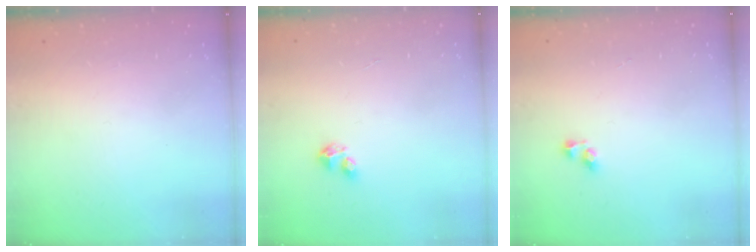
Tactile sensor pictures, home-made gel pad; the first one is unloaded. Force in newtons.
{"total": 3.4, "press": 3.4, "slide": 0.2}
{"total": 3.3, "press": 3.2, "slide": 0.7}